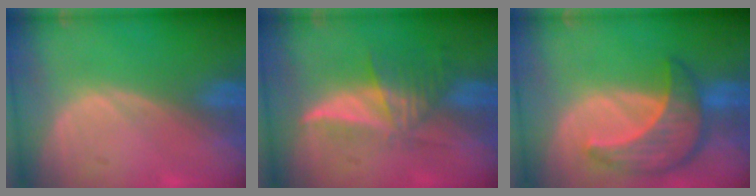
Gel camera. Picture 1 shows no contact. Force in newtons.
{"total": 6.1, "press": 5.5, "slide": 2.5}
{"total": 8.7, "press": 7.9, "slide": 3.7}